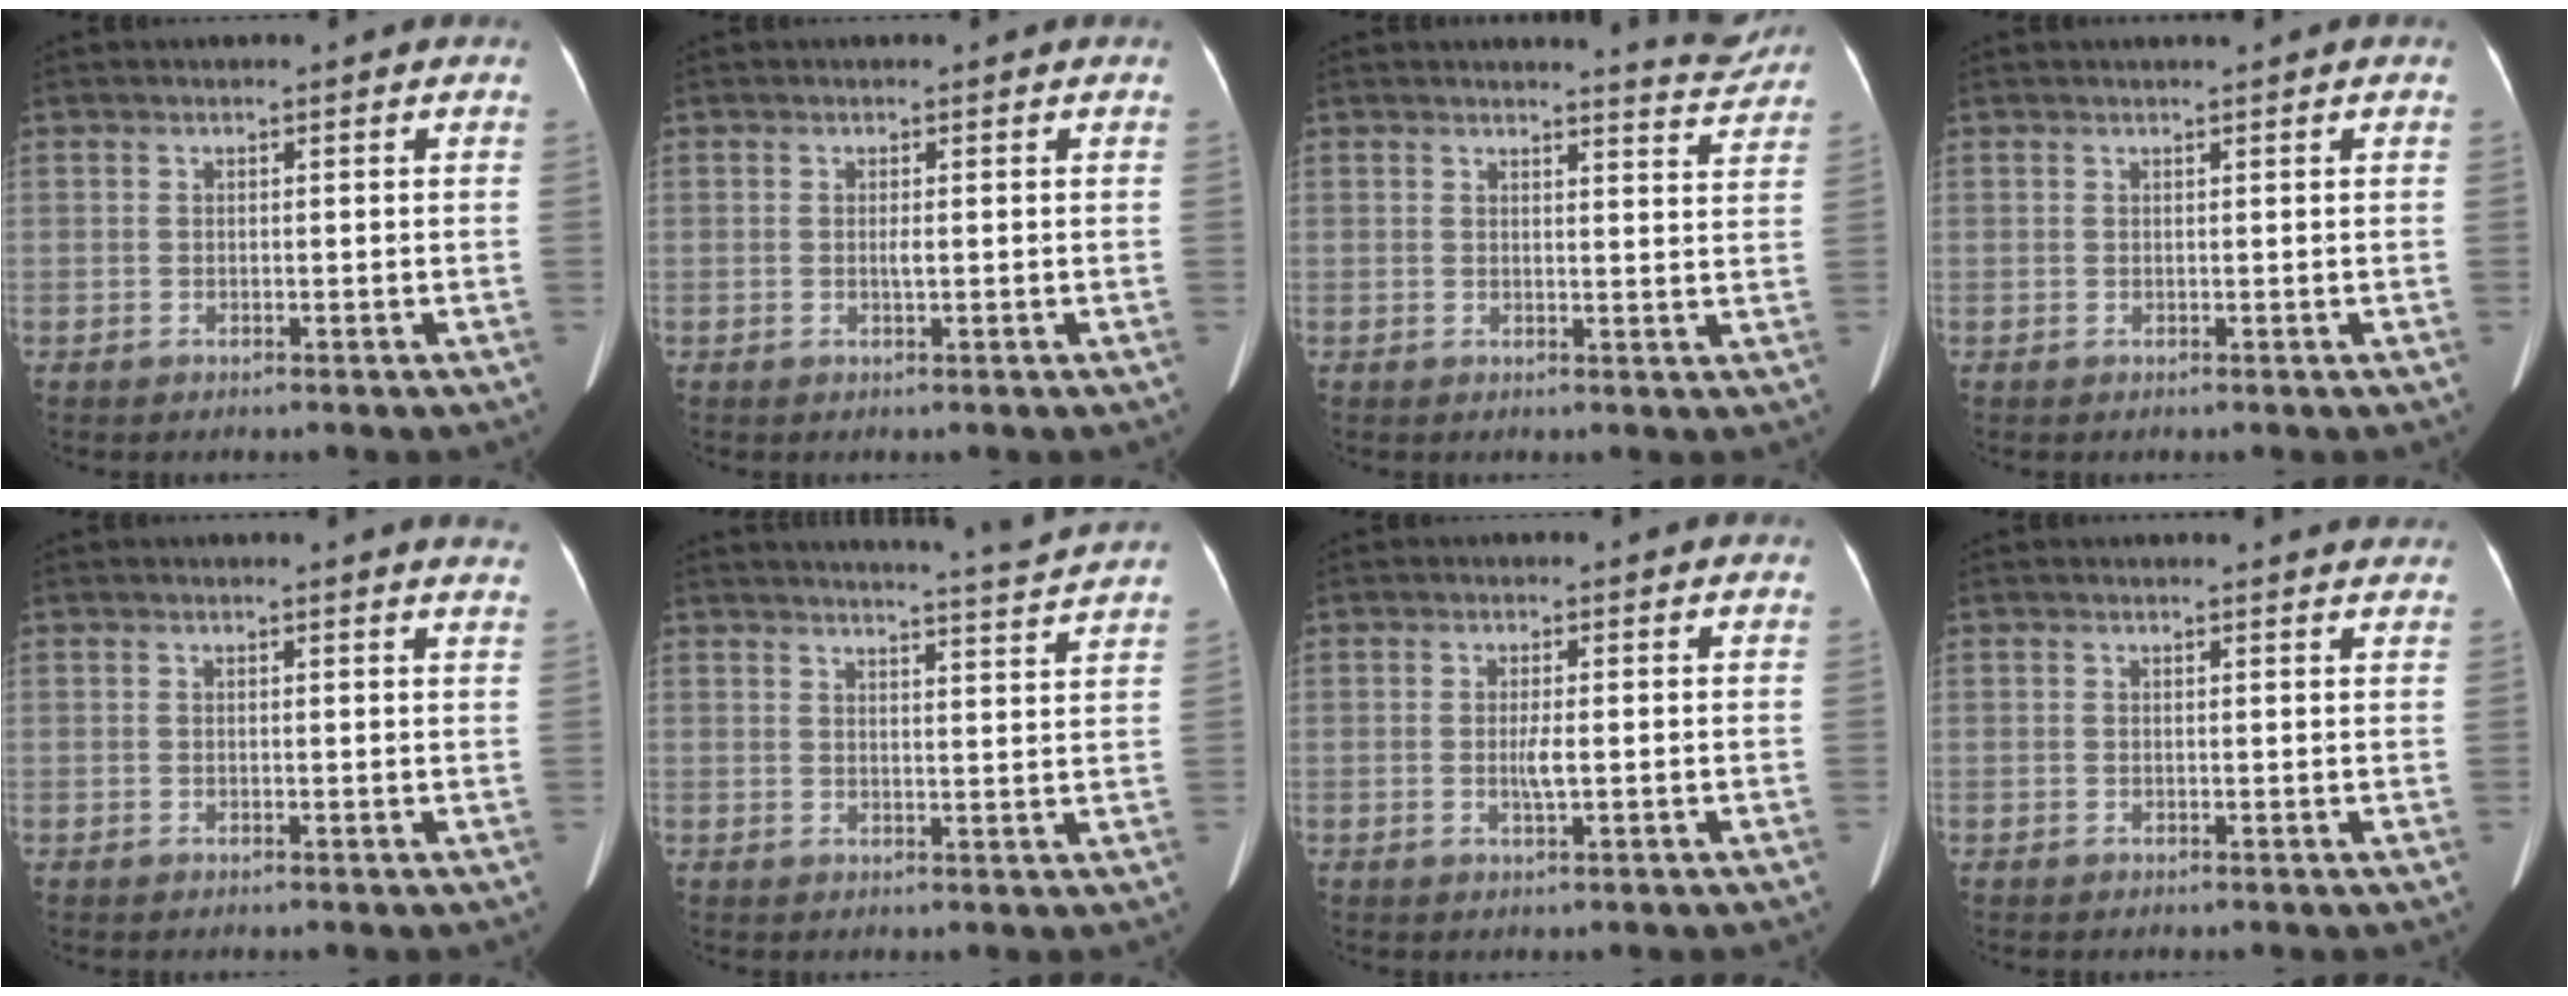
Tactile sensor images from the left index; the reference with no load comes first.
{"total": 0.8, "force": [0.0, 0.0, 0.8], "torque": [-0.016, -0.002, 0.001]}
{"total": 4.5, "force": [4.5, -0.1, 0.0], "torque": [-0.006, -0.029, 0.041]}
{"total": 1.1, "force": [0.9, 0.0, 0.7], "torque": [-0.006, 0.013, 0.016]}
{"total": 3.4, "force": [3.3, -0.1, 1.0], "torque": [-0.013, -0.011, 0.015]}
{"total": 8.5, "force": [8.1, -2.2, 1.6], "torque": [-0.031, -0.030, 0.100]}
{"total": 1.9, "force": [-0.2, 0.1, 1.9], "torque": [-0.040, -0.003, -0.001]}
{"total": 3.7, "force": [3.6, 0.5, 0.6], "torque": [-0.008, 0.000, 0.028]}